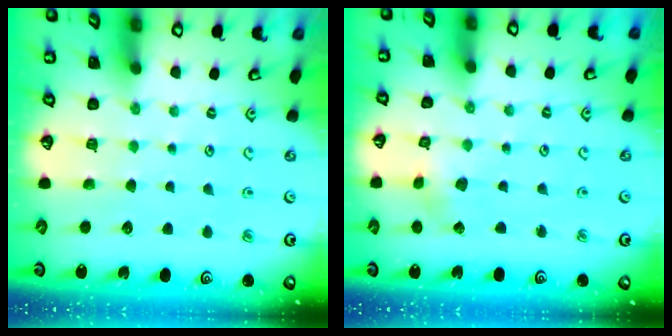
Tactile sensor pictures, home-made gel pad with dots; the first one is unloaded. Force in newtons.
{"total": 2.7, "press": 2.6, "slide": 0.3}